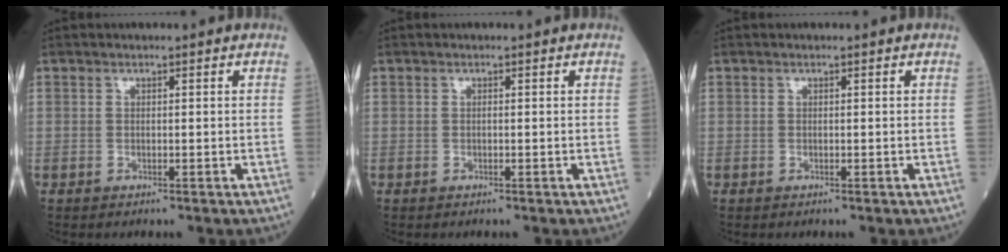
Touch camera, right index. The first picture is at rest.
{"total": 0.0}
{"total": 0.0}